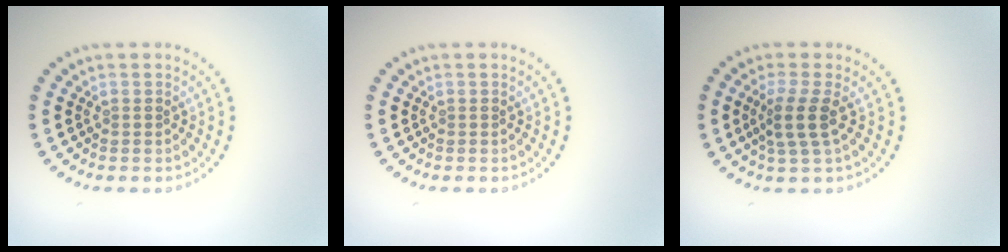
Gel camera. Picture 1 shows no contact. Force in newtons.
{"total": 0.0}
{"total": 2.6, "press": 2.0, "slide": 1.6}